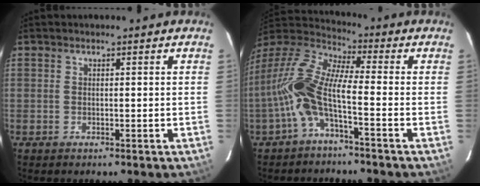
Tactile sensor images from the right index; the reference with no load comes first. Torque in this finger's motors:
{"motor_torque": [1.54, -0.60, 0.95, 0.21]}